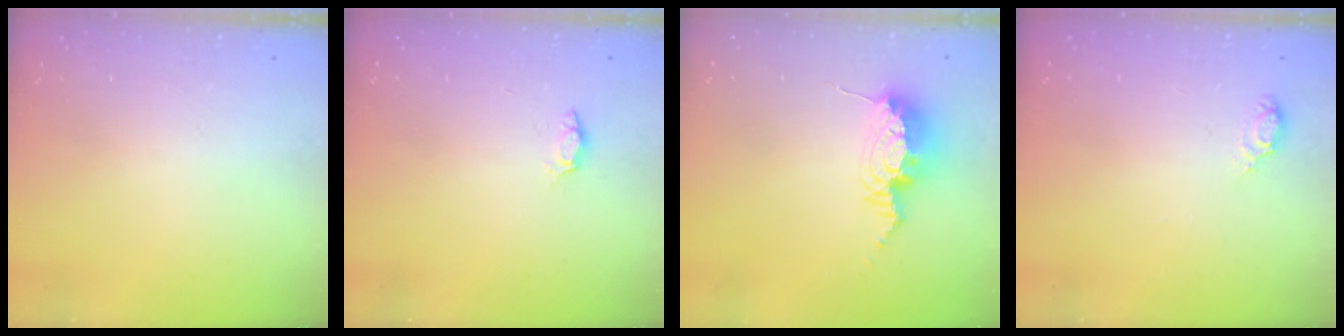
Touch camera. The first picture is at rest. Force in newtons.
{"total": 3.1, "press": 3.1, "slide": 0.3}
{"total": 10.5, "press": 10.5, "slide": 0.9}
{"total": 6.0, "press": 6.0, "slide": 0.6}